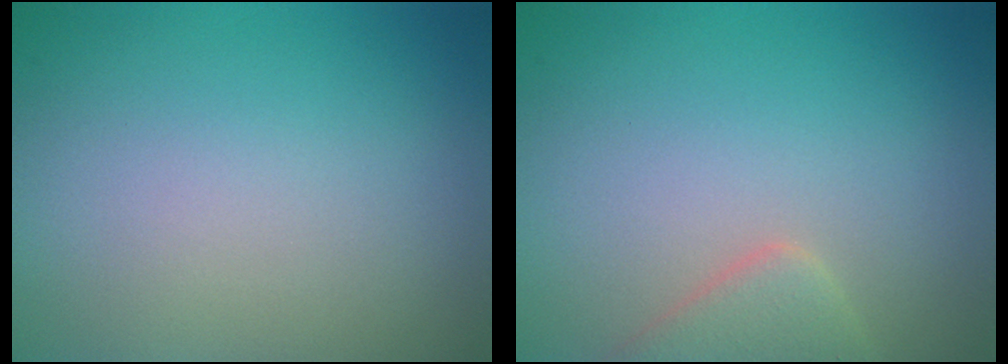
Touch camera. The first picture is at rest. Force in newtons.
{"total": 2.8, "press": 2.7, "slide": 0.1}